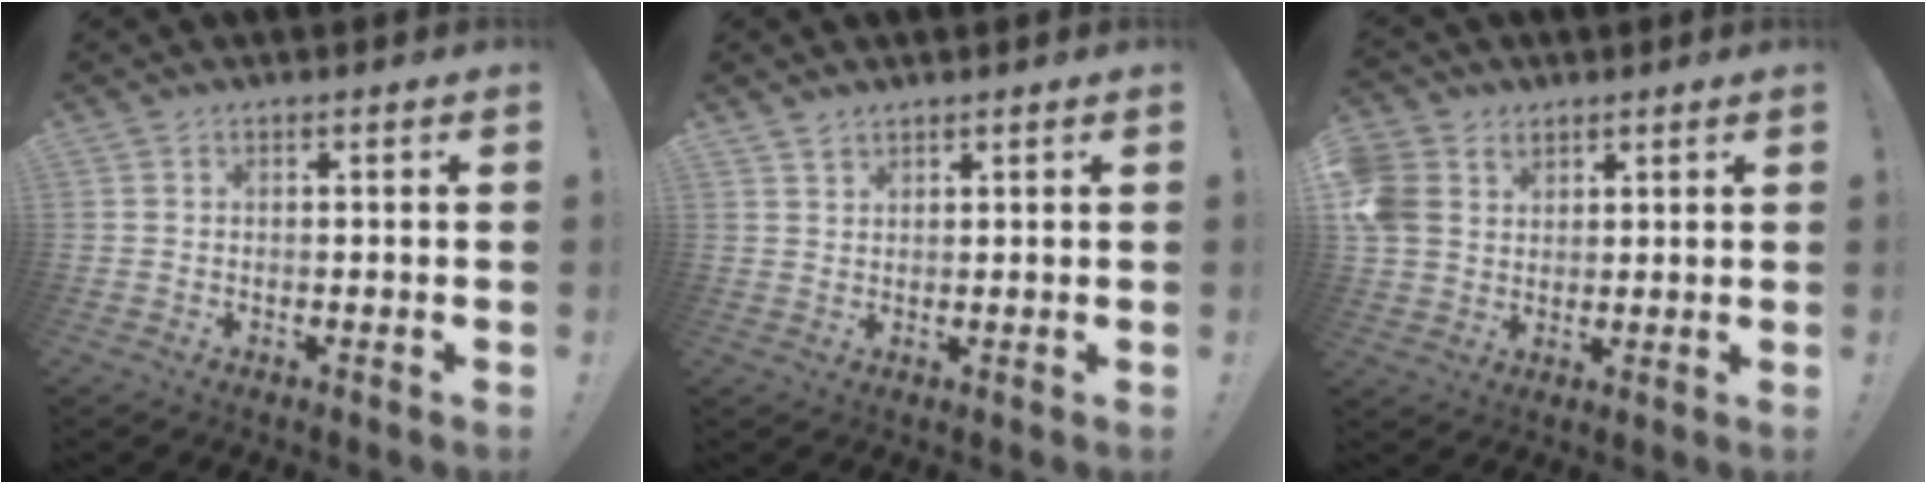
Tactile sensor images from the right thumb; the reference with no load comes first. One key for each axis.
{"total": 2.1, "fx": 2.0, "fy": 0.5, "fz": 0.6, "tx": 0.000, "ty": -0.017, "tz": 0.036}
{"total": 8.5, "fx": 3.4, "fy": 7.1, "fz": 3.2, "tx": -0.070, "ty": -0.013, "tz": 0.069}